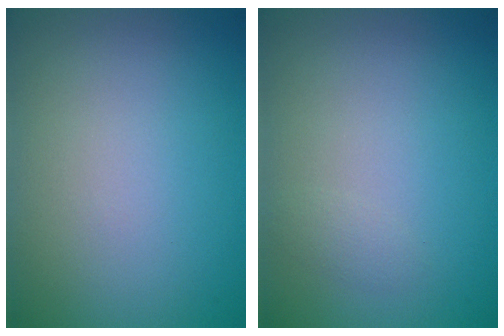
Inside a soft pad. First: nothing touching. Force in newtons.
{"total": 0.7, "press": 0.7, "slide": 0.0}